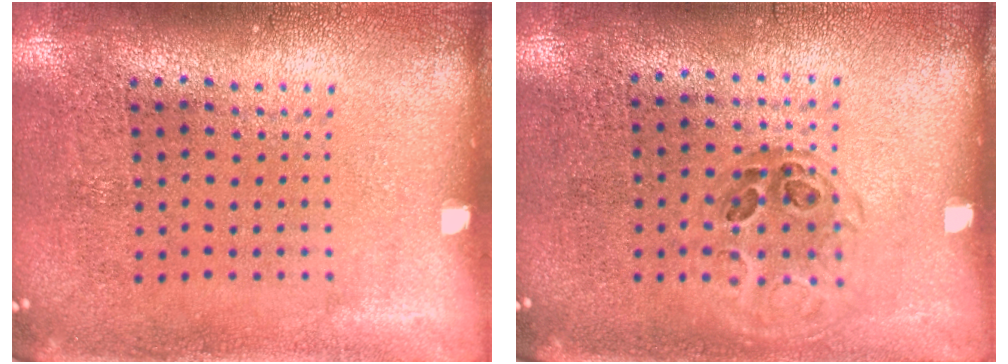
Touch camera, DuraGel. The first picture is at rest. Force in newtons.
{"total": 1.0, "press": 0.8, "slide": 0.6}